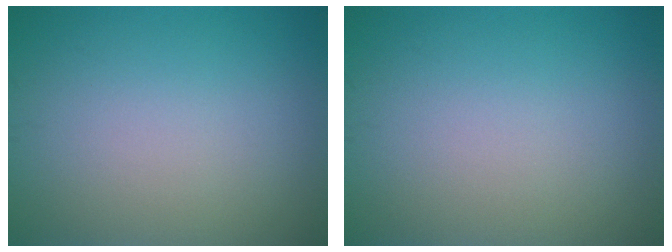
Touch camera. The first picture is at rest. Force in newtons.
{"total": 0.0}